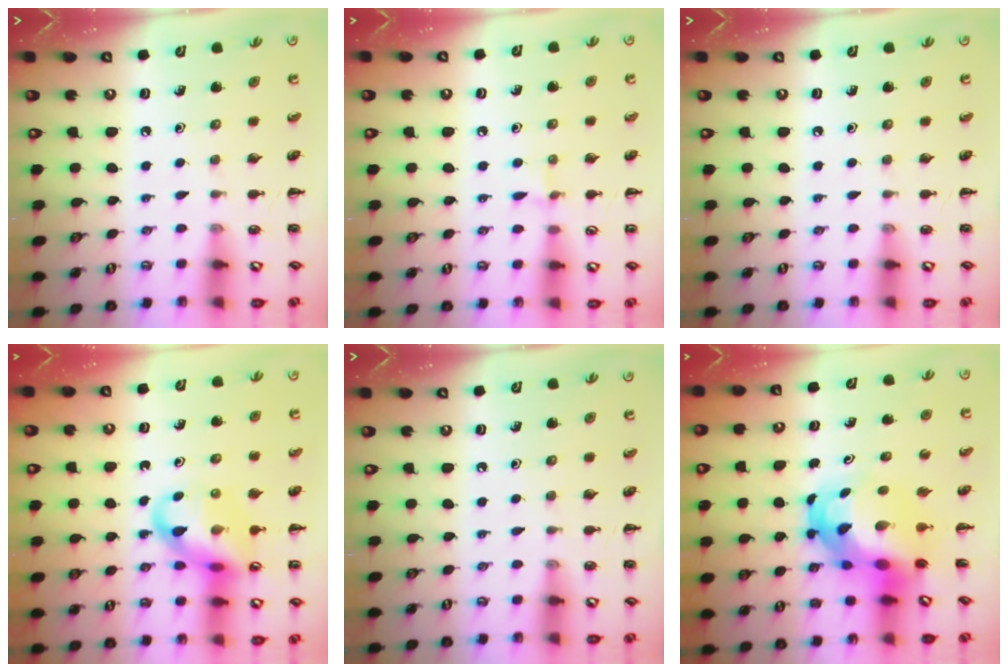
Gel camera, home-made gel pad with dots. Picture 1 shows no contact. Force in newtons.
{"total": 4.8, "press": 4.5, "slide": 1.6}
{"total": 0.0}
{"total": 13.3, "press": 13.1, "slide": 2.1}
{"total": 0.0}
{"total": 6.9, "press": 6.7, "slide": 1.8}